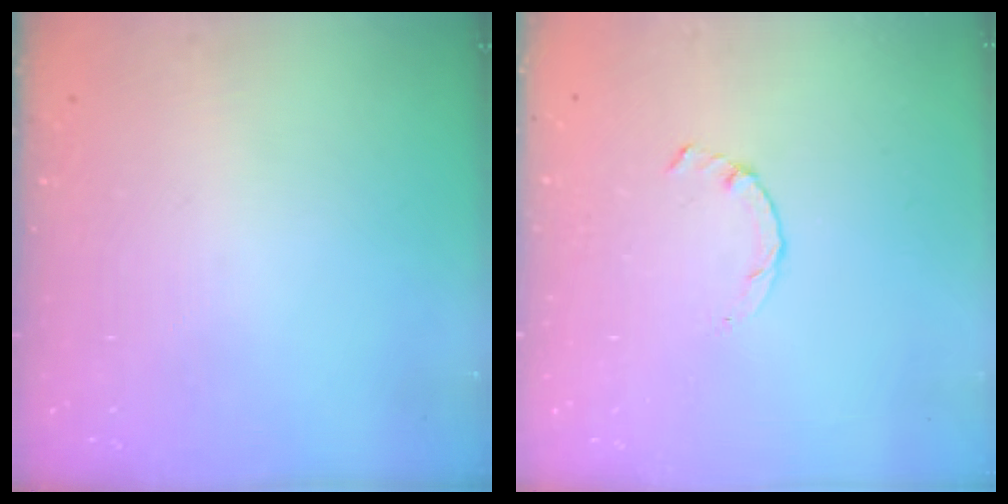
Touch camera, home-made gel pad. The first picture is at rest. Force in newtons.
{"total": 0.8, "press": 0.7, "slide": 0.2}